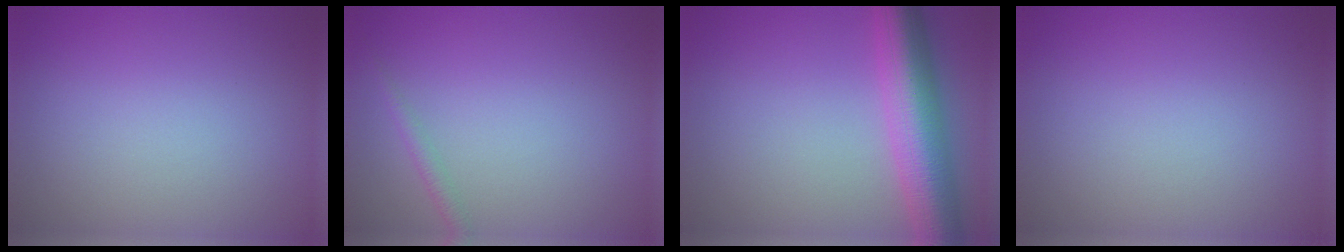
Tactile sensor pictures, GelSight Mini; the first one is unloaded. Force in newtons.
{"total": 1.1, "press": 1.1, "slide": 0.0}
{"total": 8.2, "press": 8.1, "slide": 0.4}
{"total": 0.0}